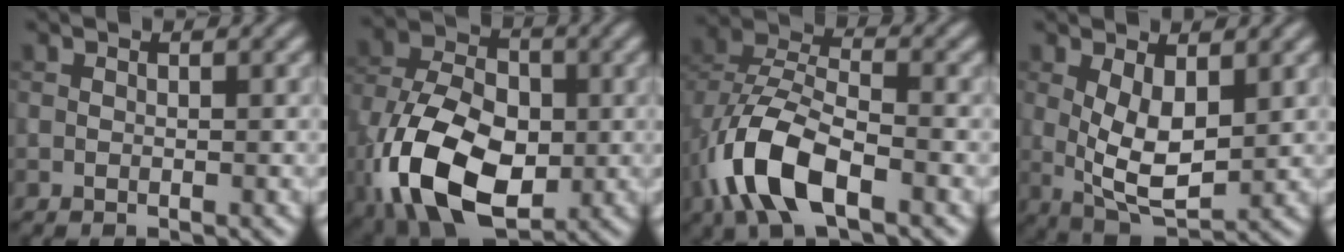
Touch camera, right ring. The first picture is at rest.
{"total": 13.1, "force": [-4.1, 8.2, 9.4], "torque": [-0.198, -0.019, -0.081]}
{"total": 8.9, "force": [-4.0, 4.4, 6.7], "torque": [-0.143, 0.003, -0.087]}
{"total": 5.6, "force": [0.8, 2.6, 4.9], "torque": [-0.100, -0.013, 0.023]}